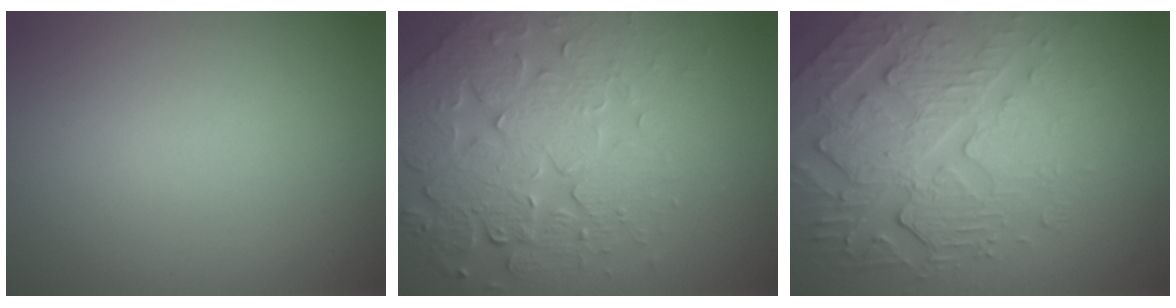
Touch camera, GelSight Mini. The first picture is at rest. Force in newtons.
{"total": 8.0, "press": 5.7, "slide": 5.5}
{"total": 6.7, "press": 5.0, "slide": 4.5}